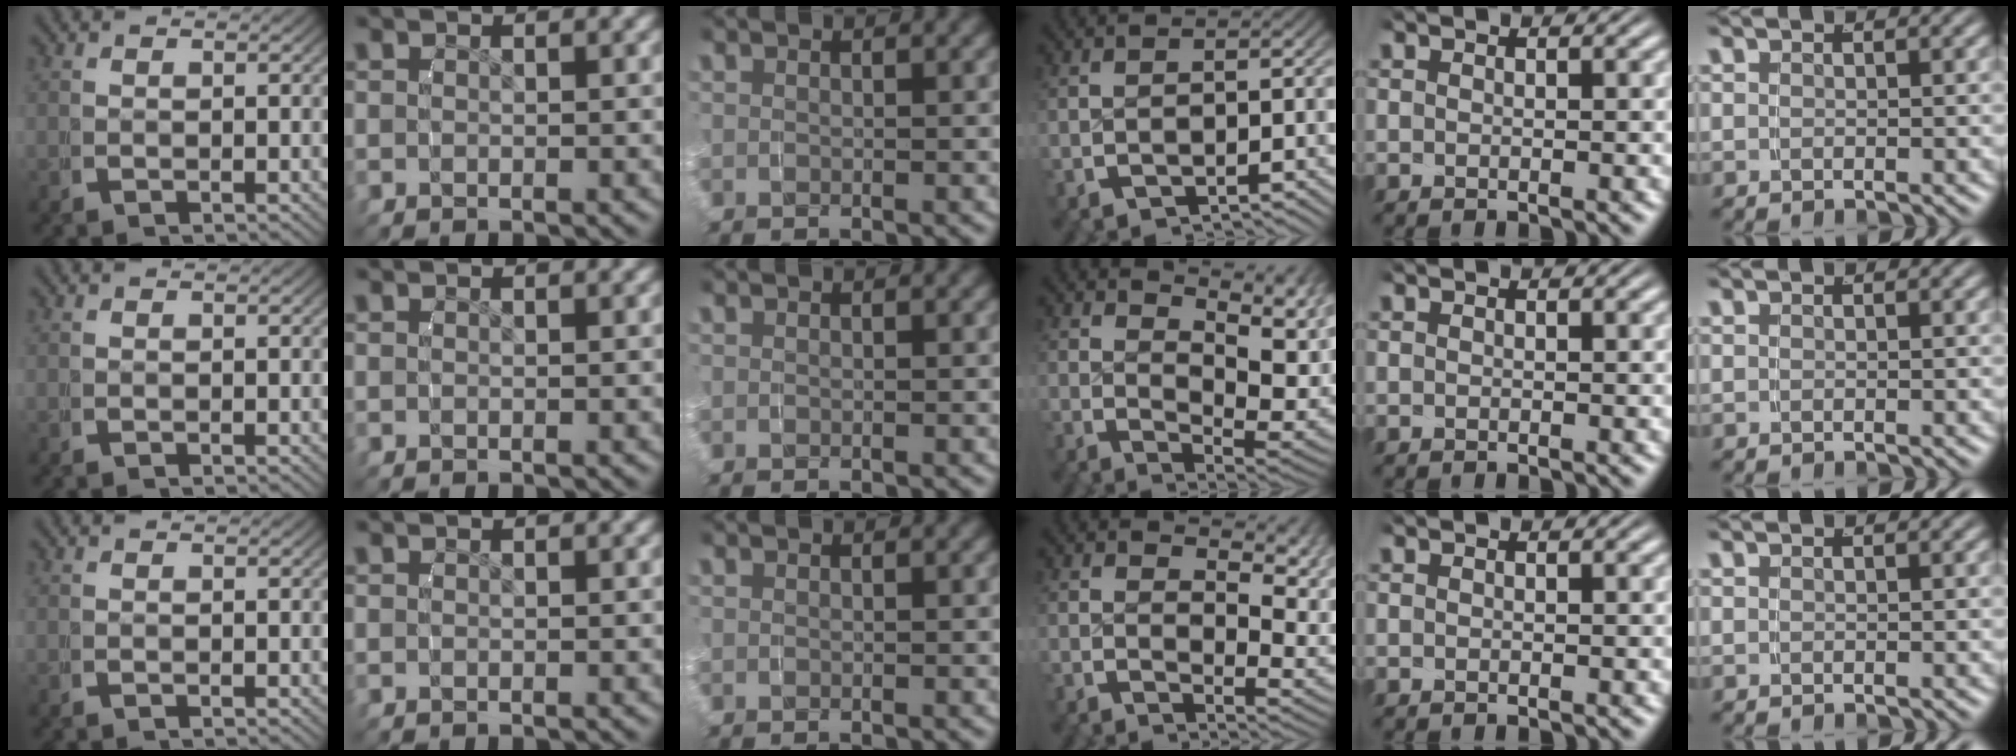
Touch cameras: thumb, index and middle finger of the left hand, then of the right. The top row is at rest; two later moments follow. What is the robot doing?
{"motion": "grasp_and_lifting", "object": "water bottle"}